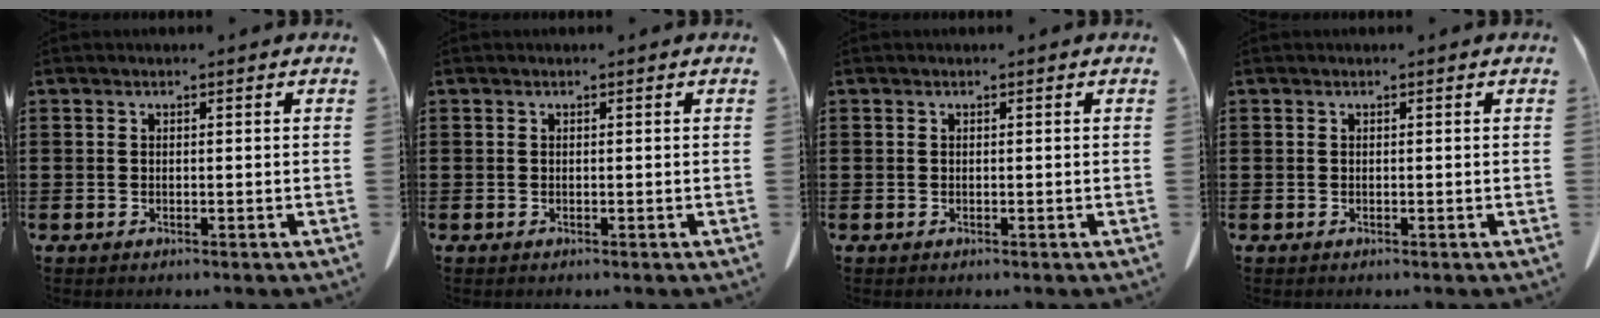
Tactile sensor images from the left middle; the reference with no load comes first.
{"total": 0.0}
{"total": 0.0}
{"total": 0.0}